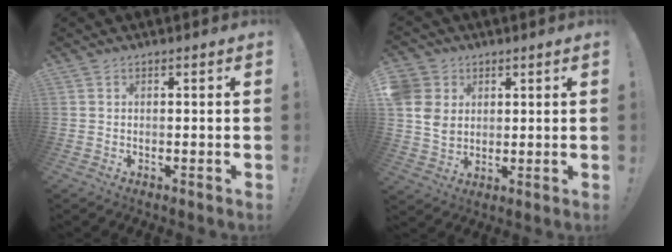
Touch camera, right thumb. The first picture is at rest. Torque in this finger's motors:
{"motor_torque": [0.06, 0.06, 1.17, 0.19, 0.36]}